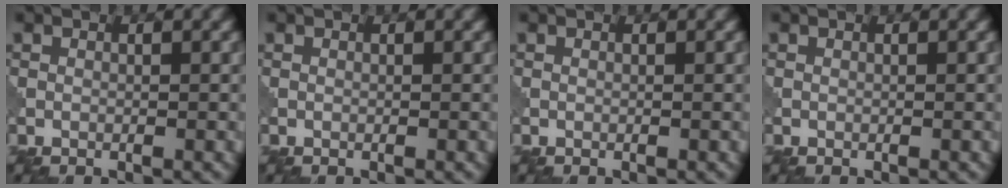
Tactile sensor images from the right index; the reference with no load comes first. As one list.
[{"total": 0.0}, {"total": 0.0}, {"total": 0.0}]